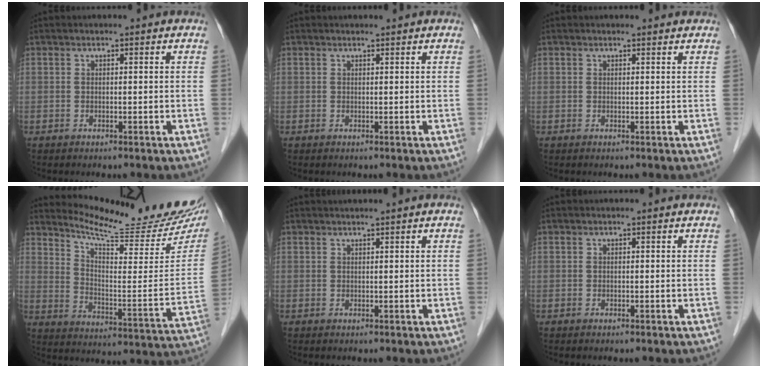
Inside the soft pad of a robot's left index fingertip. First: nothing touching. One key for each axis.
{"total": 1.0, "fx": 1.0, "fy": 0.0, "fz": 0.2, "tx": -0.006, "ty": 0.006, "tz": 0.016}
{"total": 1.5, "fx": 1.5, "fy": 0.3, "fz": 0.1, "tx": -0.010, "ty": 0.001, "tz": 0.015}
{"total": 20.6, "fx": 19.1, "fy": 1.6, "fz": 7.4, "tx": -0.115, "ty": -0.087, "tz": 0.257}
{"total": 1.3, "fx": 1.2, "fy": -0.2, "fz": 0.6, "tx": -0.005, "ty": 0.014, "tz": 0.023}
{"total": 0.0}